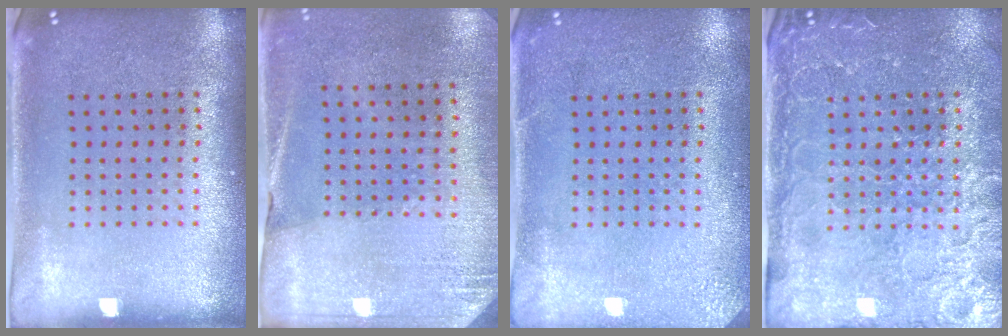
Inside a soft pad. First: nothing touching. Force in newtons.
{"total": 2.6, "press": 2.3, "slide": 1.1}
{"total": 2.5, "press": 2.4, "slide": 0.3}
{"total": 4.1, "press": 3.9, "slide": 1.3}